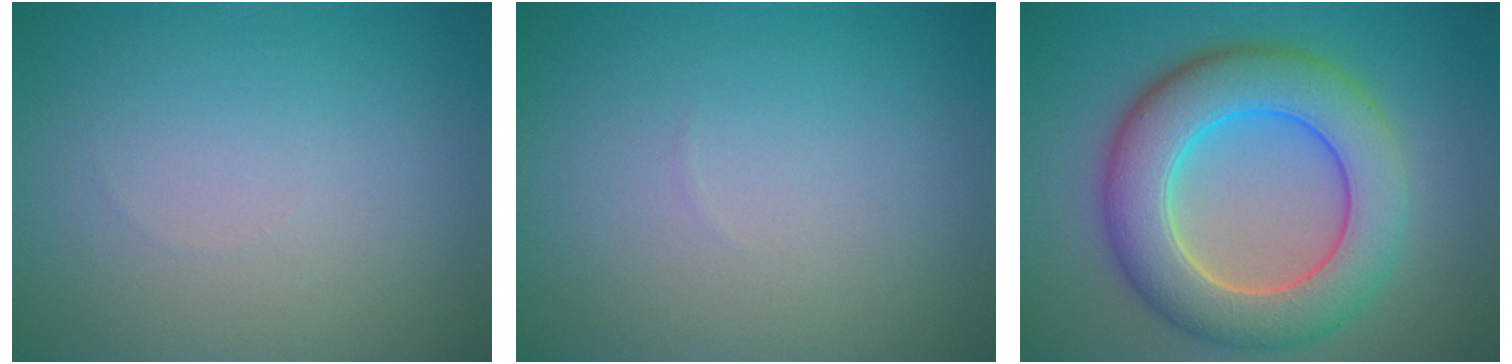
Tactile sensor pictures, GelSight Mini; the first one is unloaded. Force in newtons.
{"total": 0.0}
{"total": 9.0, "press": 9.0, "slide": 0.5}